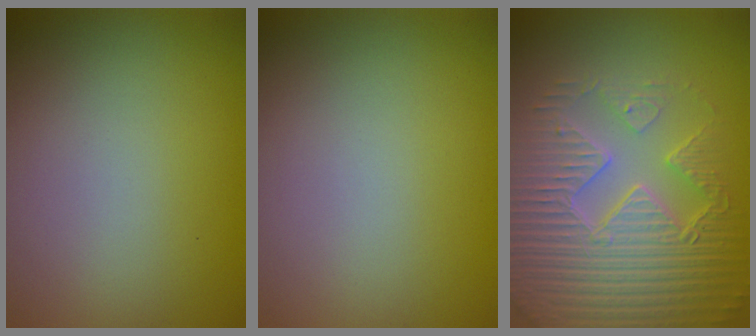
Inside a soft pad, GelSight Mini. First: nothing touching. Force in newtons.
{"total": 0.0}
{"total": 7.3, "press": 5.8, "slide": 4.4}